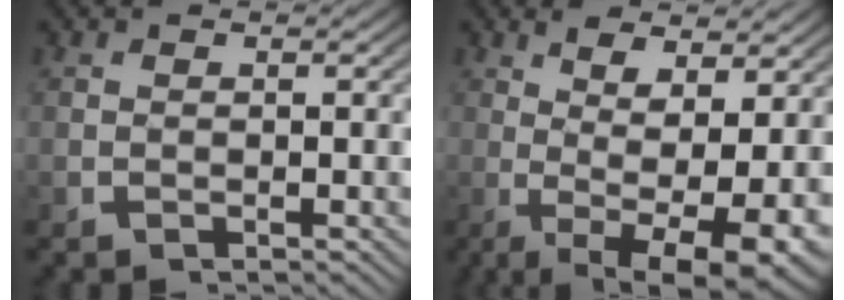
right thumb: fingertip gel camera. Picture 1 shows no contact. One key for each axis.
{"total": 9.4, "fx": -1.5, "fy": 4.5, "fz": 8.1, "tx": -0.134, "ty": -0.045, "tz": 0.001}